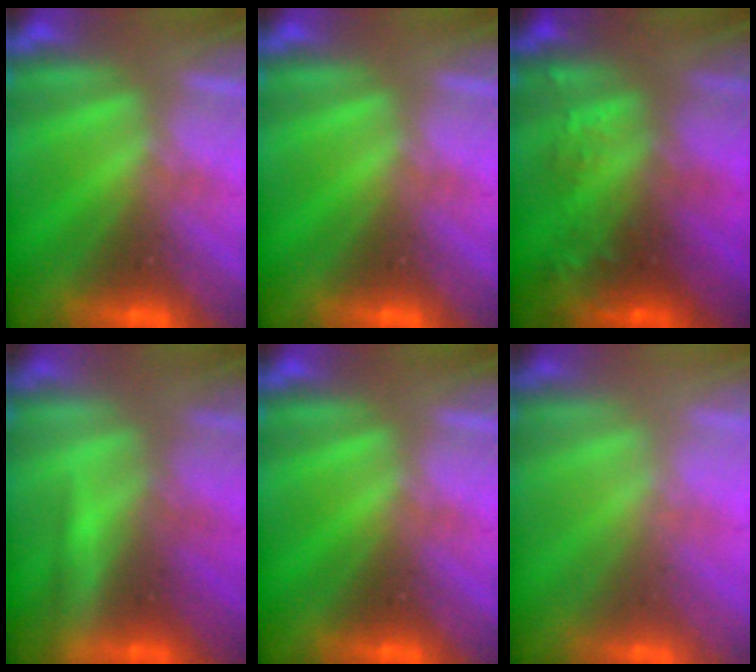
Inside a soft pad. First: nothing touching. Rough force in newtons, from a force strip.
{"total": 0.0}
{"total": 5.9}
{"total": 2.1}
{"total": 0.0}
{"total": 2.2}